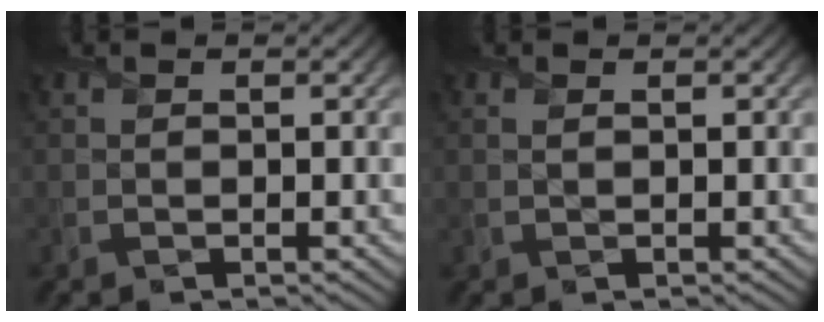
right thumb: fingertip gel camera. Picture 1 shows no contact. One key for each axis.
{"total": 0.0}